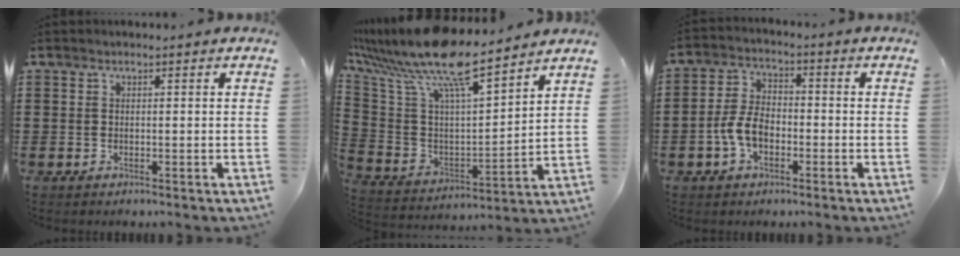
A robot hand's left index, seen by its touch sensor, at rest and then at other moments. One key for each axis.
{"total": 12.1, "fx": 10.0, "fy": 1.4, "fz": 6.6, "tx": -0.166, "ty": -0.069, "tz": 0.169}
{"total": 6.0, "fx": -2.2, "fy": 3.3, "fz": 4.4, "tx": -0.111, "ty": 0.000, "tz": -0.049}